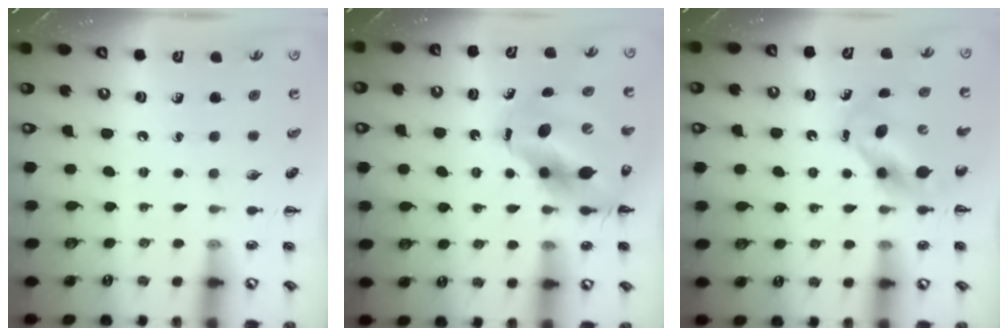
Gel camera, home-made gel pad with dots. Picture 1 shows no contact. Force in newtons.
{"total": 12.4, "press": 11.9, "slide": 3.3}
{"total": 5.7, "press": 5.6, "slide": 1.2}